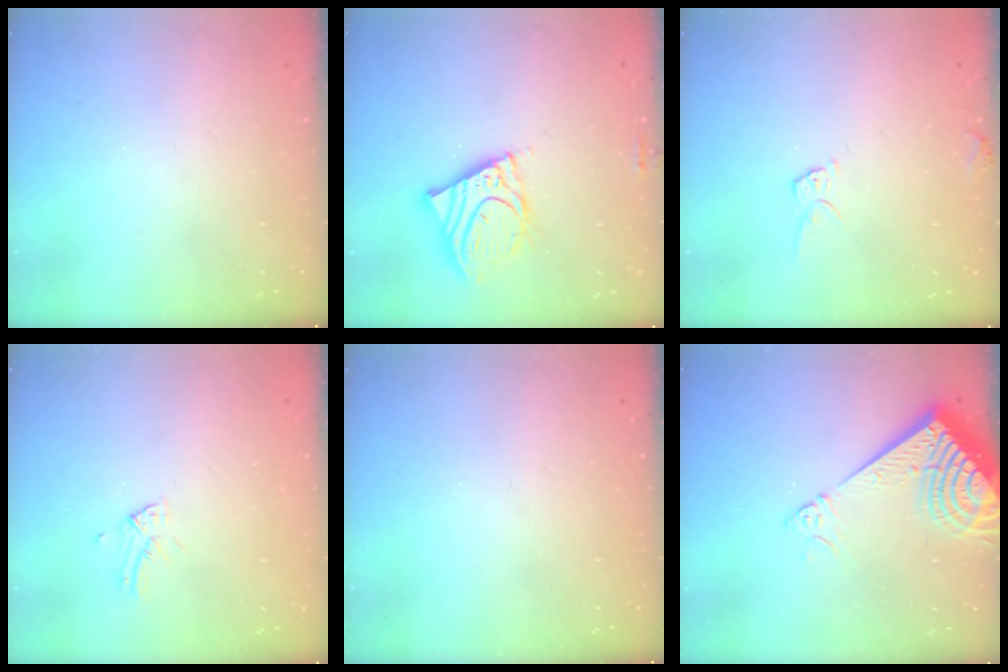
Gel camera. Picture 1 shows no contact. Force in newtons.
{"total": 12.9, "press": 12.7, "slide": 2.2}
{"total": 5.9, "press": 5.9, "slide": 0.4}
{"total": 2.1, "press": 2.1, "slide": 0.1}
{"total": 0.0}
{"total": 14.0, "press": 13.8, "slide": 2.1}